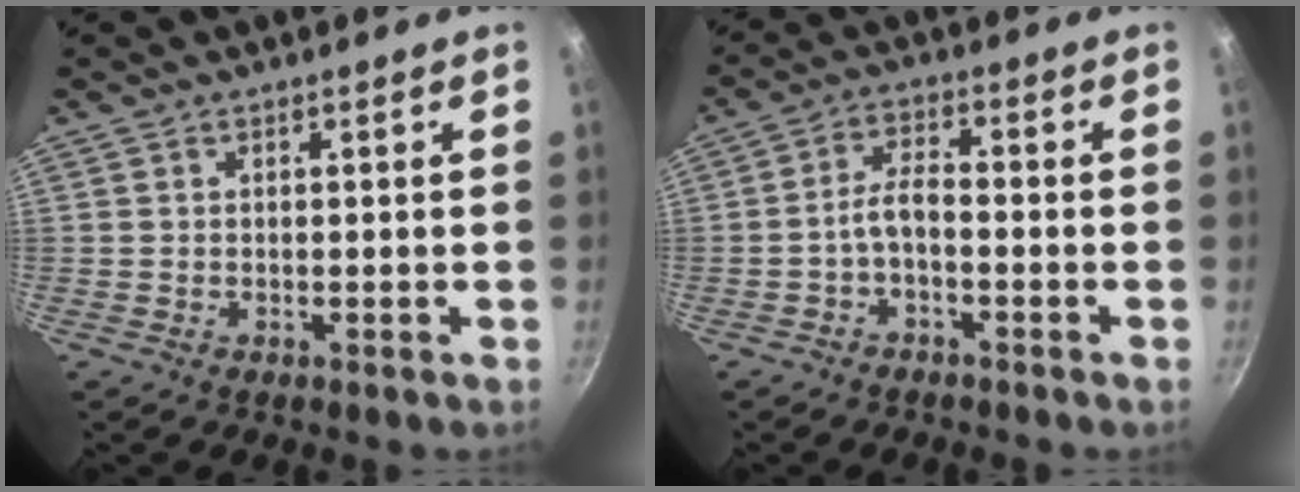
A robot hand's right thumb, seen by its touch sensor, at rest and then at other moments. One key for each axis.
{"total": 4.4, "fx": -2.1, "fy": 1.8, "fz": 3.3, "tx": -0.067, "ty": 0.031, "tz": -0.044}